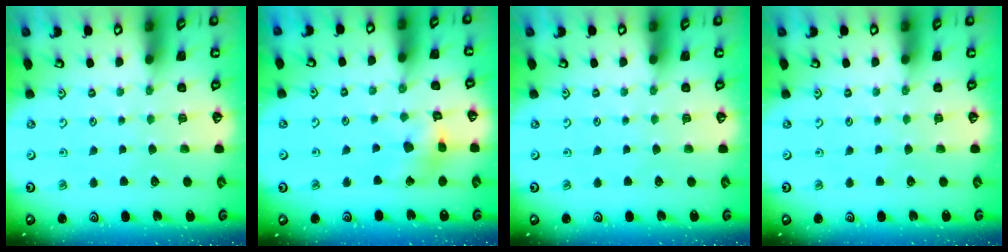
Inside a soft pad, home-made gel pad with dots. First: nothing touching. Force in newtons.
{"total": 9.4, "press": 9.3, "slide": 1.3}
{"total": 0.0}
{"total": 0.0}